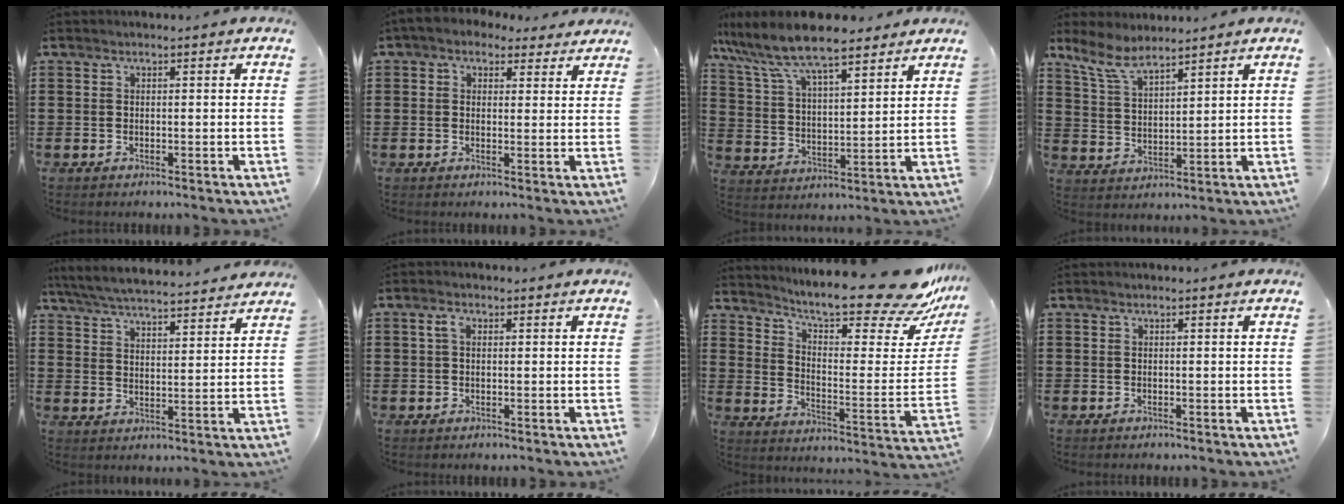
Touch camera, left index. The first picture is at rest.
{"total": 2.9, "force": [1.9, 2.0, 0.8], "torque": [-0.025, 0.003, 0.034]}
{"total": 9.5, "force": [8.1, 1.7, 4.7], "torque": [-0.122, -0.031, 0.142]}
{"total": 6.7, "force": [5.5, 1.5, 3.5], "torque": [-0.085, -0.015, 0.101]}
{"total": 5.7, "force": [5.5, -0.1, 1.4], "torque": [-0.050, -0.035, 0.095]}
{"total": 2.2, "force": [0.6, 1.3, 1.6], "torque": [-0.037, 0.009, 0.010]}
{"total": 14.5, "force": [12.0, 1.2, 7.9], "torque": [-0.146, -0.090, 0.198]}
{"total": 0.0}